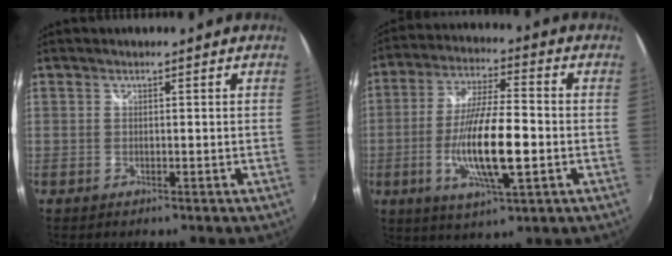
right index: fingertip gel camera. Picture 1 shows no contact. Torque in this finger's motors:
{"motor_torque": [1.23, -0.91, 1.05, 0.21]}